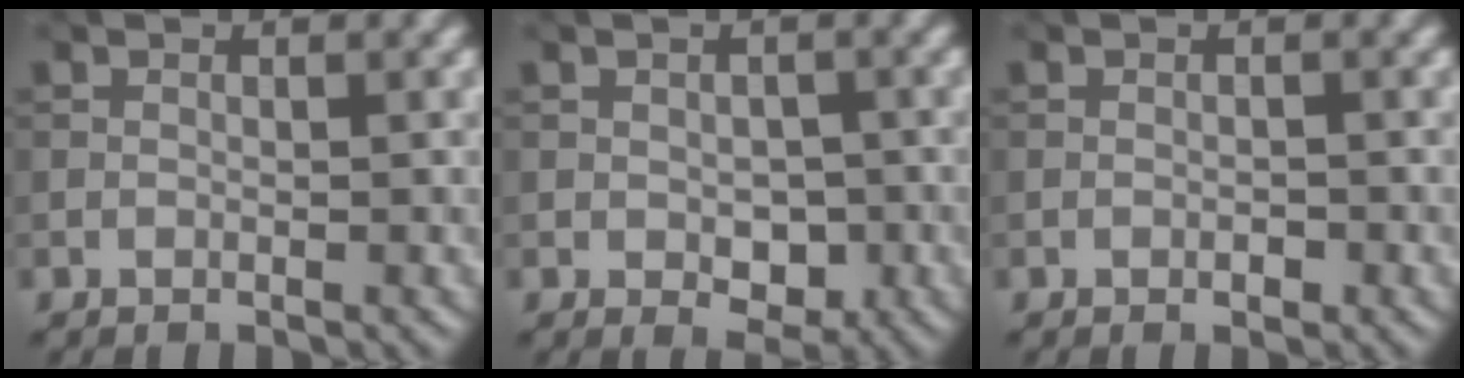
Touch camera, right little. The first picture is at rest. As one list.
[{"total": 2.9, "force": [-0.6, 1.9, 2.1], "torque": [-0.030, -0.008, -0.006]}, {"total": 0.8, "force": [-0.3, 0.4, 0.6], "torque": [-0.008, 0.001, -0.004]}]